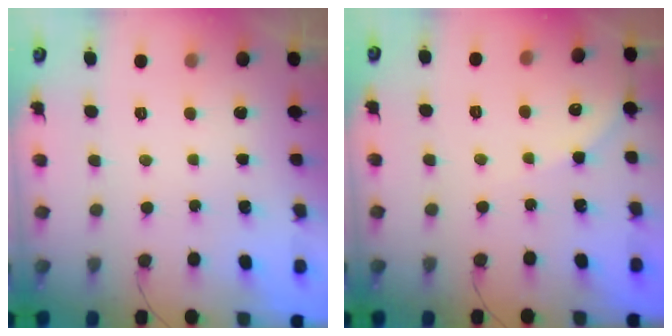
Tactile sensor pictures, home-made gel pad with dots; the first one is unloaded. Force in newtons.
{"total": 3.0, "press": 3.0, "slide": 0.6}